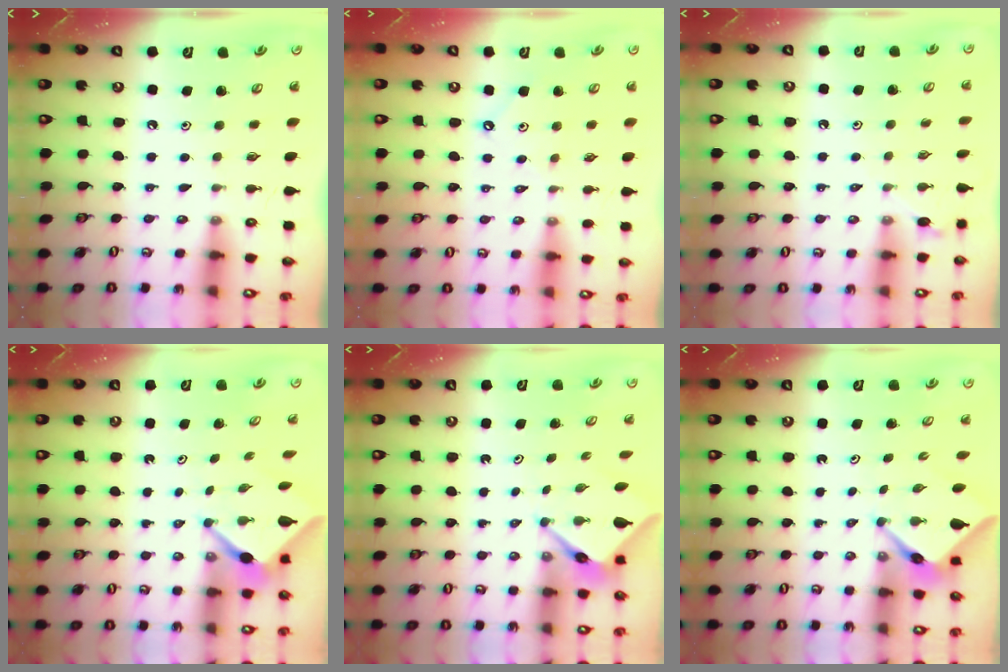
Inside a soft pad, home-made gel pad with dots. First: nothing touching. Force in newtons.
{"total": 2.9, "press": 2.8, "slide": 0.5}
{"total": 4.1, "press": 4.0, "slide": 0.6}
{"total": 3.5, "press": 3.5, "slide": 0.1}
{"total": 3.9, "press": 3.9, "slide": 0.2}
{"total": 3.3, "press": 3.3, "slide": 0.3}